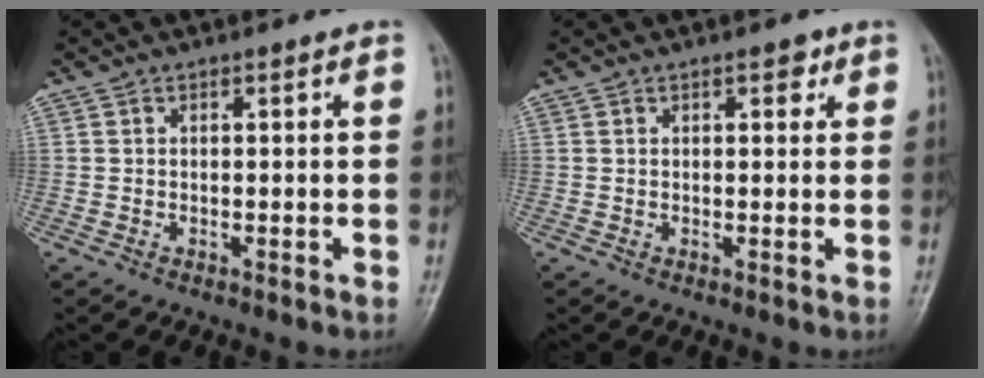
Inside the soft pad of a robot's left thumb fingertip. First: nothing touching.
{"total": 2.2, "force": [1.2, 1.1, 1.5], "torque": [-0.008, -0.002, 0.013]}